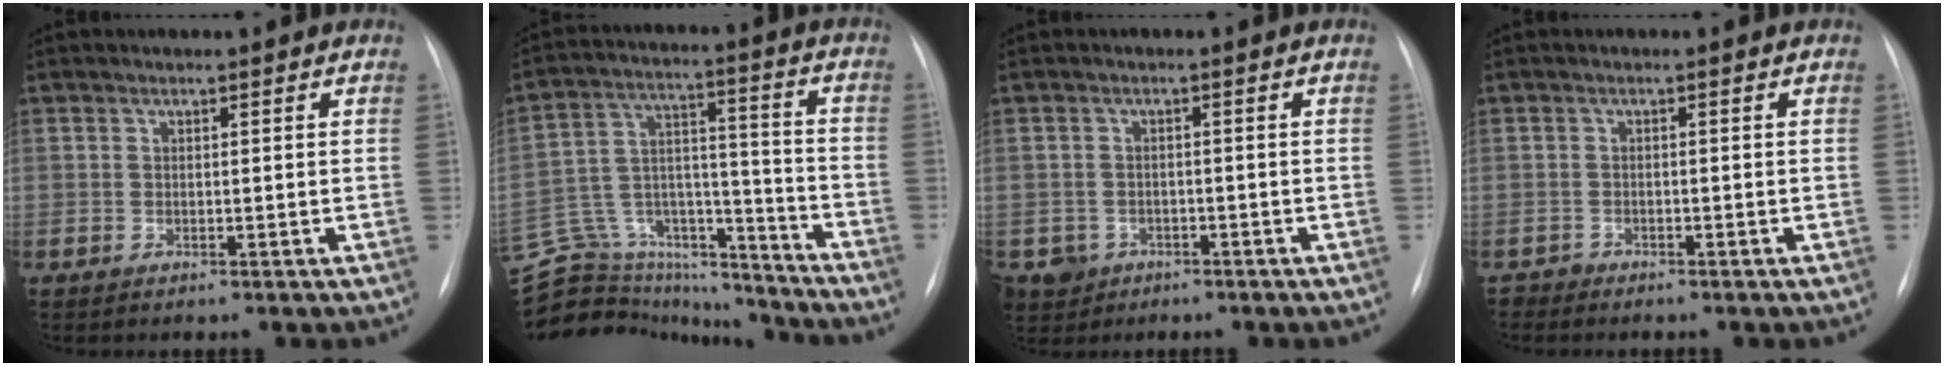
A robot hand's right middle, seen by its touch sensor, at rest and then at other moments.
{"total": 22.3, "force": [-20.4, 7.3, 5.5], "torque": [-0.142, 0.041, -0.316]}
{"total": 6.0, "force": [-3.2, 5.0, 0.8], "torque": [-0.022, 0.006, -0.047]}
{"total": 1.1, "force": [-0.9, 0.3, -0.5], "torque": [0.009, -0.002, -0.018]}